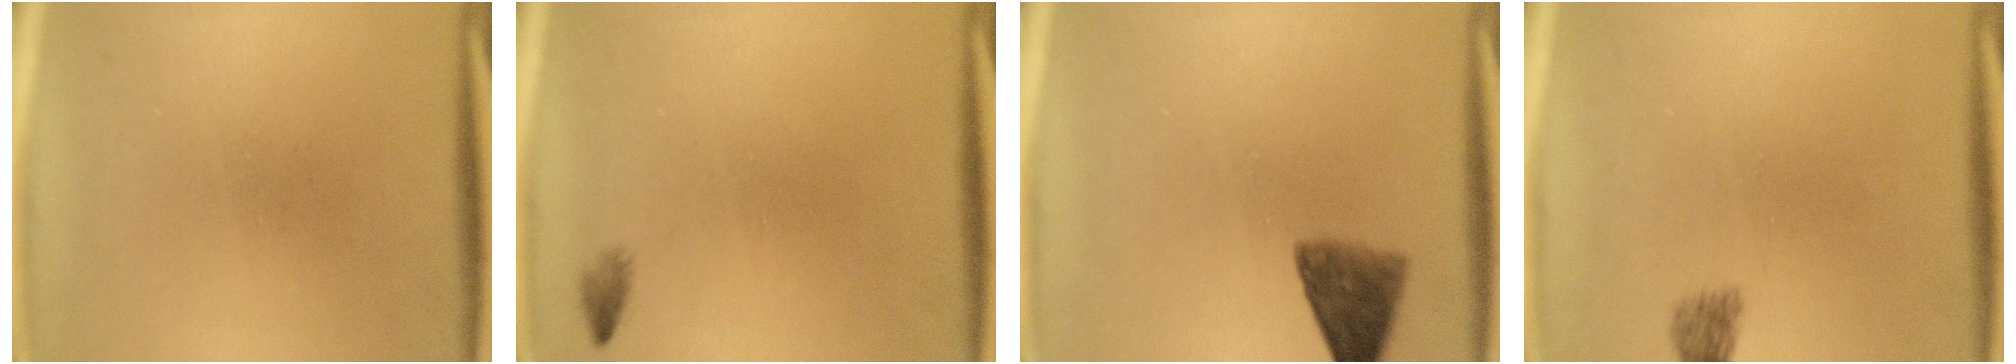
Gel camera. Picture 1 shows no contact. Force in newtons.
{"total": 0.8}
{"total": 5.5}
{"total": 2.1}